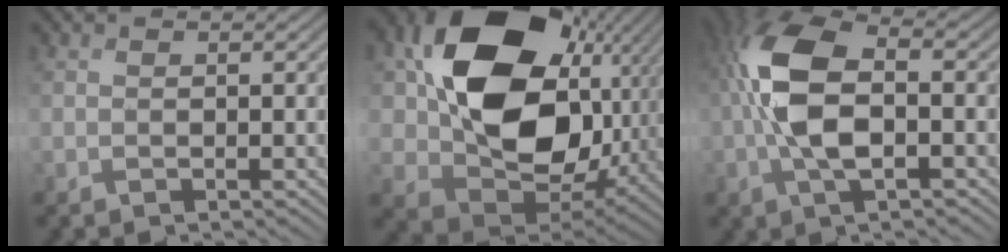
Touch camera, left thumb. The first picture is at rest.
{"total": 19.3, "force": [4.5, 14.6, 11.7], "torque": [-0.237, -0.022, 0.103]}
{"total": 10.8, "force": [-0.5, 5.0, 9.6], "torque": [-0.200, 0.015, -0.017]}